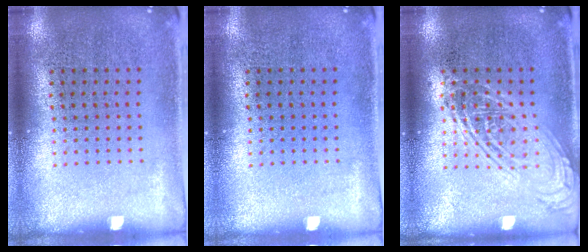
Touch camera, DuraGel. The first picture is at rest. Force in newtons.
{"total": 0.0}
{"total": 2.5, "press": 2.5, "slide": 0.3}